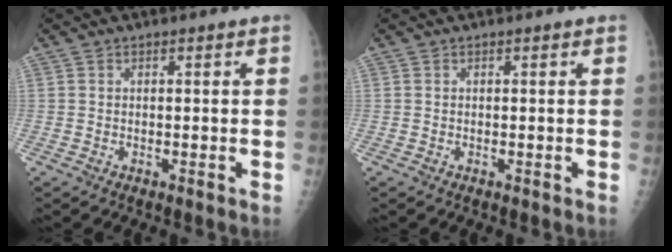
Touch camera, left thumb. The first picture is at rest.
{"total": 0.0}